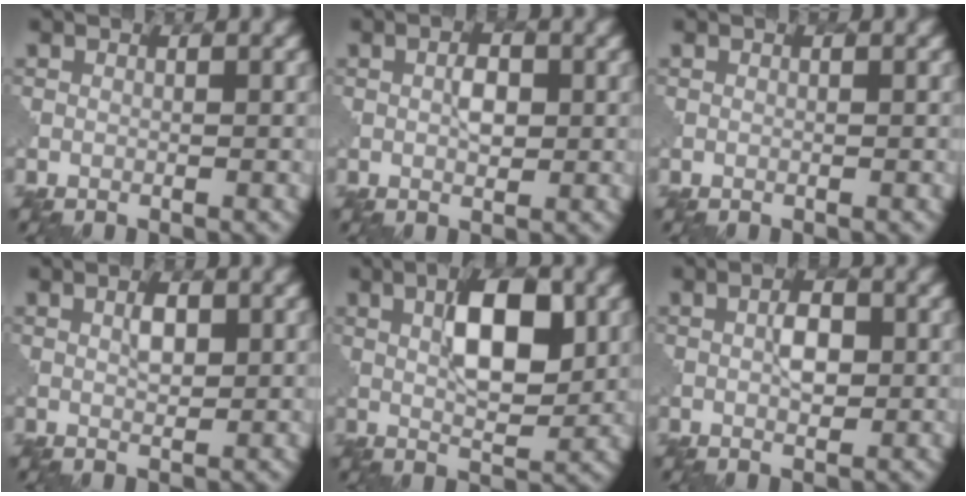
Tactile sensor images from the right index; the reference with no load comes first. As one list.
[{"total": 1.9, "force": [0.4, 1.0, 1.5], "torque": [-0.026, 0.001, 0.008]}, {"total": 0.0}, {"total": 1.7, "force": [0.8, 0.8, 1.3], "torque": [-0.024, 0.001, 0.016]}, {"total": 6.7, "force": [1.9, 2.6, 5.9], "torque": [-0.086, 0.004, 0.033]}, {"total": 2.3, "force": [0.5, 1.2, 1.9], "torque": [-0.033, 0.000, 0.009]}]